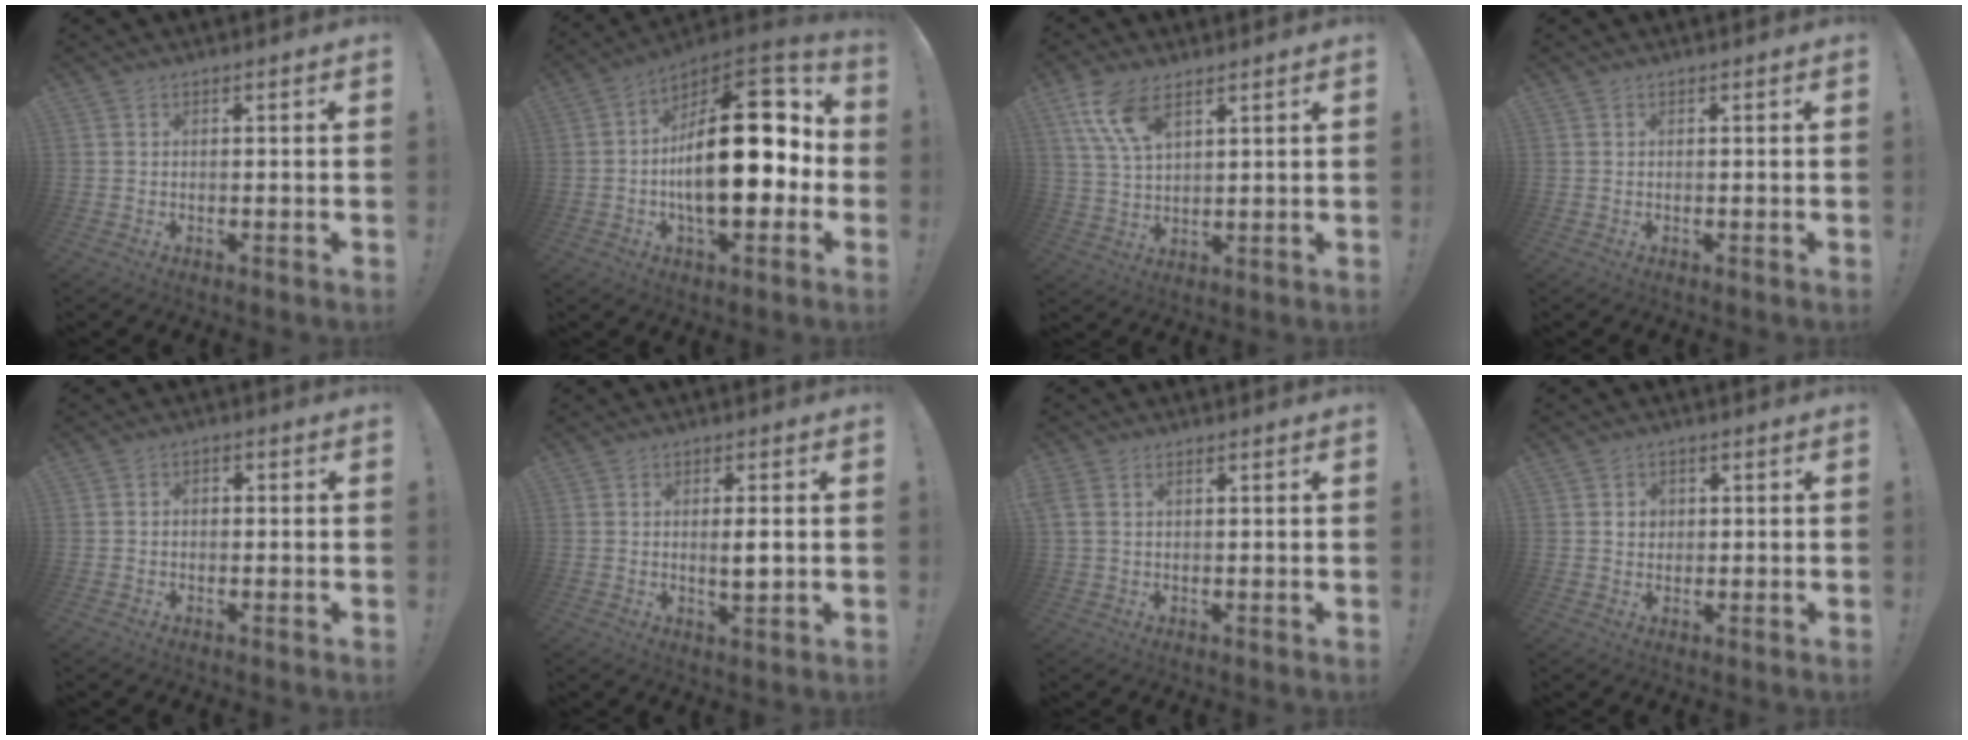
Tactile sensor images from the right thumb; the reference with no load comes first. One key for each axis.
{"total": 25.7, "fx": -0.4, "fy": 12.0, "fz": 22.7, "tx": -0.351, "ty": -0.002, "tz": -0.005}
{"total": 10.0, "fx": 6.0, "fy": 4.4, "fz": 6.7, "tx": -0.135, "ty": -0.020, "tz": 0.113}
{"total": 0.0}
{"total": 1.9, "fx": -1.1, "fy": 1.2, "fz": 0.8, "tx": -0.012, "ty": 0.009, "tz": -0.021}
{"total": 3.6, "fx": 0.3, "fy": 0.7, "fz": 3.5, "tx": -0.050, "ty": -0.010, "tz": 0.002}
{"total": 2.5, "fx": 1.1, "fy": 1.5, "fz": 1.7, "tx": -0.045, "ty": 0.003, "tz": 0.022}
{"total": 2.8, "fx": 0.7, "fy": 2.5, "fz": 1.0, "tx": -0.011, "ty": 0.000, "tz": 0.009}